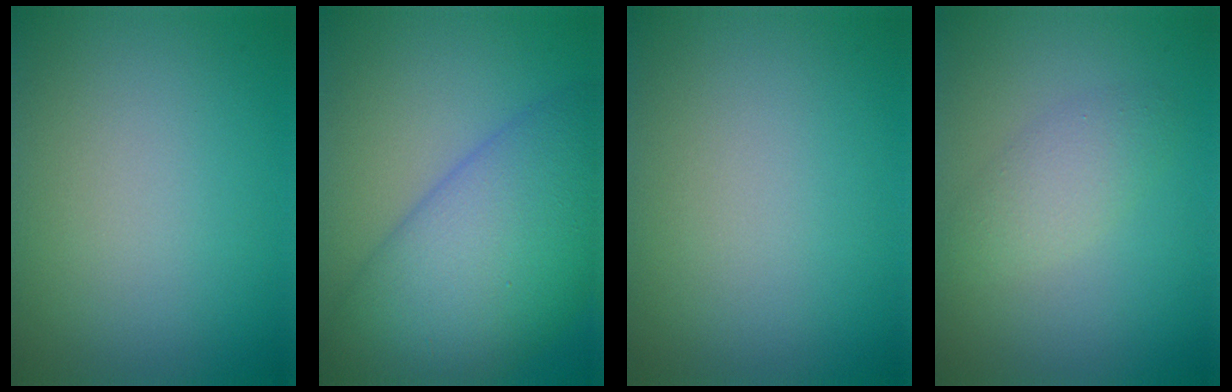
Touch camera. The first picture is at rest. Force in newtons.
{"total": 11.5, "press": 11.5, "slide": 0.3}
{"total": 0.0}
{"total": 2.2, "press": 2.2, "slide": 0.2}